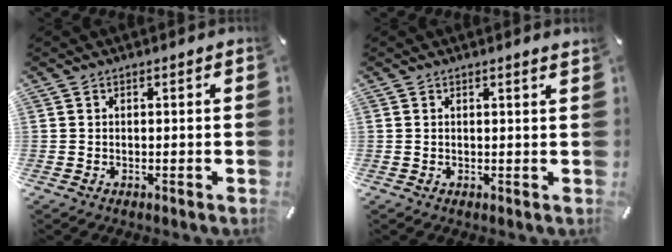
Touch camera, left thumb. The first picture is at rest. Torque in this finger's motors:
{"motor_torque": [0.01, 0.00, 0.00, -0.03, 0.00]}